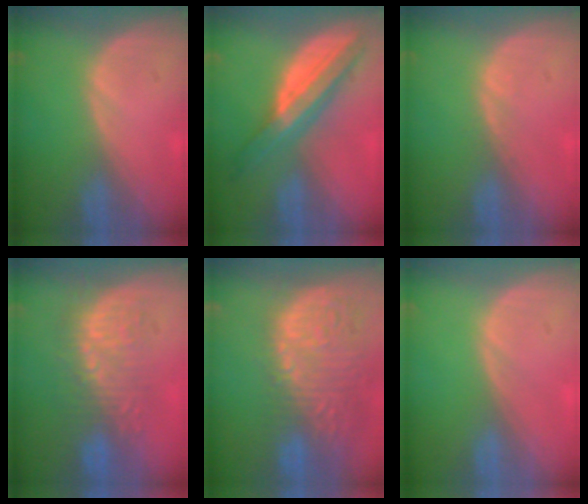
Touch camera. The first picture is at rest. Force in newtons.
{"total": 8.5, "press": 8.4, "slide": 0.4}
{"total": 0.5, "press": 0.5, "slide": 0.1}
{"total": 8.9, "press": 8.7, "slide": 1.9}
{"total": 15.4, "press": 12.7, "slide": 8.7}
{"total": 0.0}